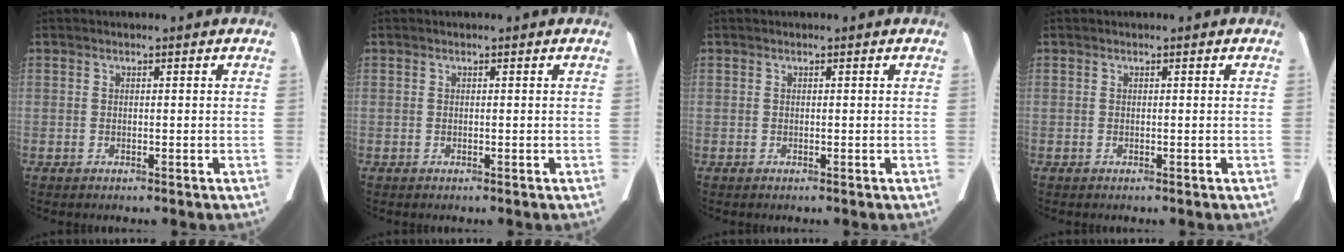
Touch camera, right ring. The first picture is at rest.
{"total": 0.0}
{"total": 0.0}
{"total": 0.0}